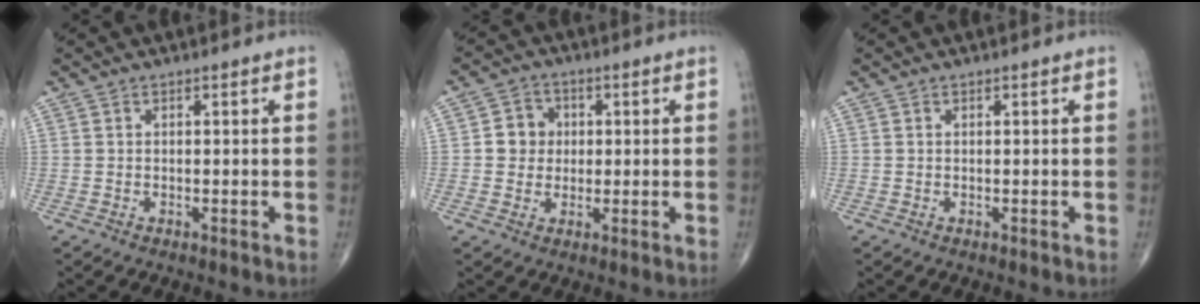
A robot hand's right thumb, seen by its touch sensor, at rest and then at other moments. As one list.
[{"total": 5.3, "force": [0.5, 4.9, 2.0], "torque": [-0.005, 0.006, 0.002]}, {"total": 0.0}]